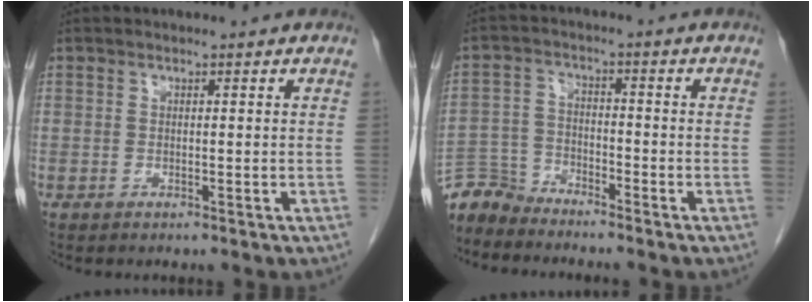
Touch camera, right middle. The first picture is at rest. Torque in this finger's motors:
{"motor_torque": [0.01, 0.00, -0.03, -0.04]}